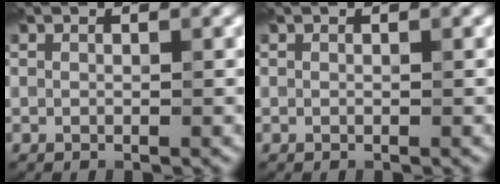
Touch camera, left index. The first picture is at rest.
{"total": 0.0}